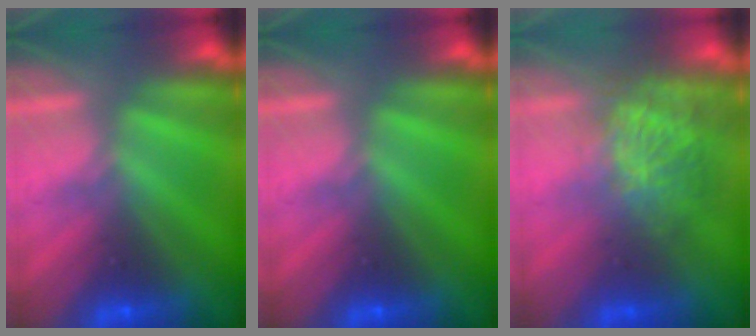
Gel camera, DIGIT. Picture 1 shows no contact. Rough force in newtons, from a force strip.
{"total": 0.0}
{"total": 3.6}